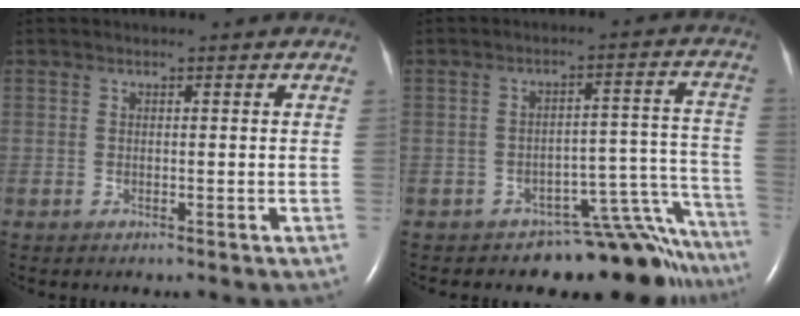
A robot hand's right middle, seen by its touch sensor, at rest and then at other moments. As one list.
[{"total": 12.3, "force": [-11.9, 2.1, 2.0], "torque": [0.023, 0.066, -0.155]}]